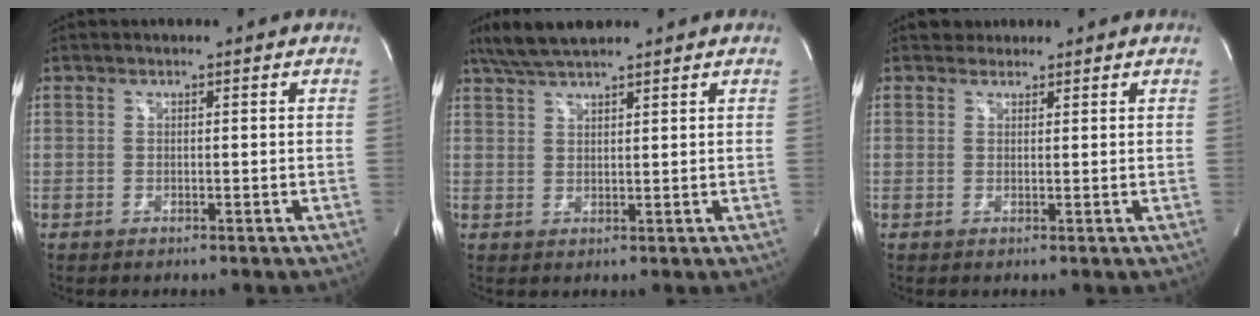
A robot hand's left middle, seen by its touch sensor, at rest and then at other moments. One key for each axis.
{"total": 6.6, "fx": 5.5, "fy": 0.9, "fz": 3.5, "tx": -0.071, "ty": 0.025, "tz": 0.102}
{"total": 1.7, "fx": 1.4, "fy": 0.9, "fz": -0.3, "tx": 0.007, "ty": 0.010, "tz": 0.018}